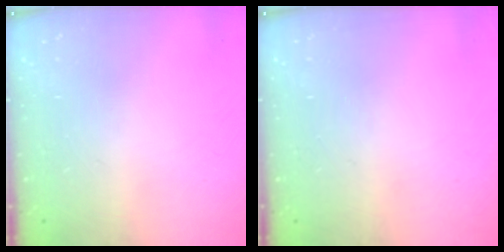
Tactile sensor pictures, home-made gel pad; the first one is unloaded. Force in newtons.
{"total": 0.0}